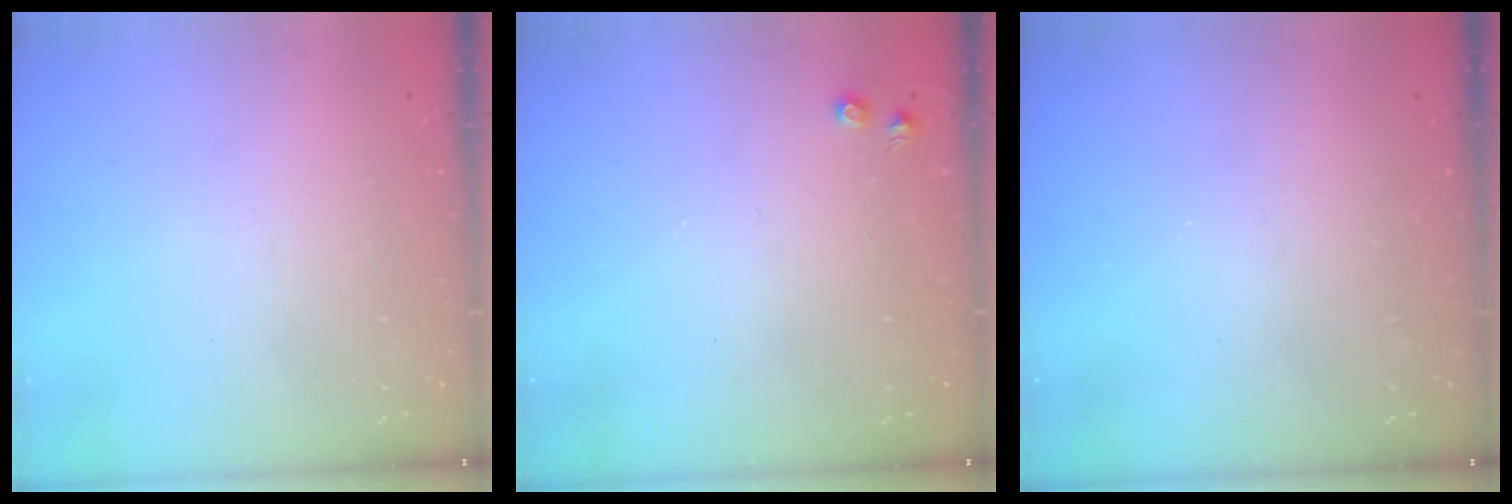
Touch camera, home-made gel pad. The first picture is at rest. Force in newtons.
{"total": 4.3, "press": 4.2, "slide": 0.7}
{"total": 0.0}